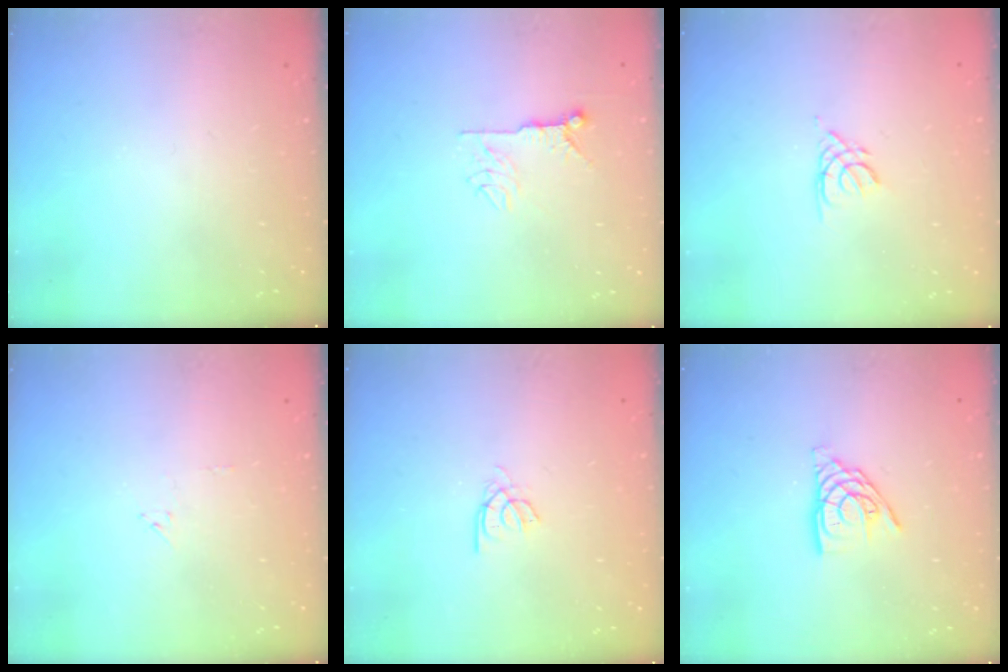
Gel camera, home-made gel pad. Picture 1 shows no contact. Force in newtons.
{"total": 7.2, "press": 7.2, "slide": 0.5}
{"total": 2.1, "press": 2.0, "slide": 0.4}
{"total": 4.7, "press": 4.7, "slide": 0.2}
{"total": 2.2, "press": 2.1, "slide": 0.4}
{"total": 9.8, "press": 9.8, "slide": 0.9}